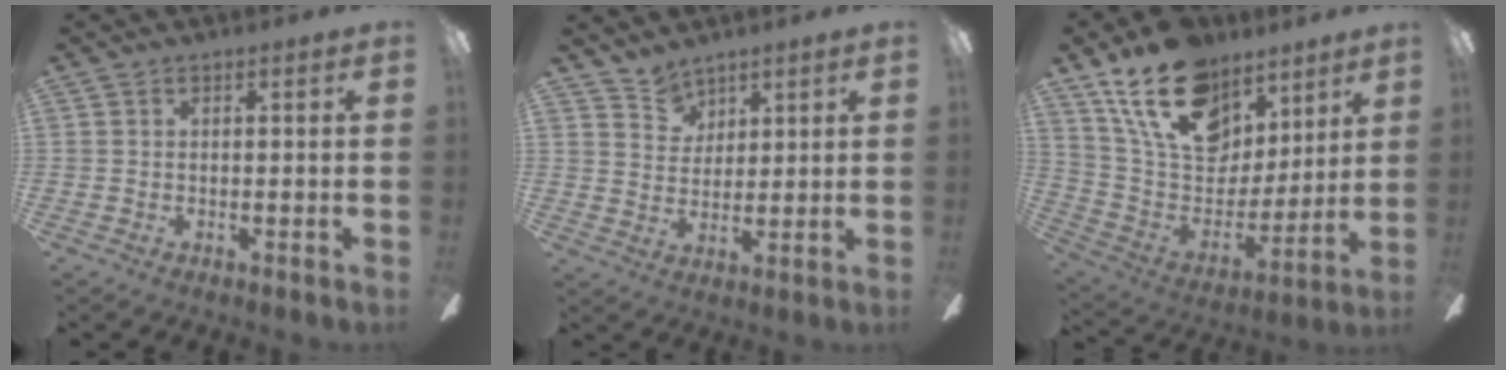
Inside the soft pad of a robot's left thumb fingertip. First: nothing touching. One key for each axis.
{"total": 5.8, "fx": 5.1, "fy": 2.8, "fz": -0.1, "tx": -0.013, "ty": -0.027, "tz": 0.099}
{"total": 22.8, "fx": 13.7, "fy": 13.8, "fz": 12.0, "tx": -0.210, "ty": -0.063, "tz": 0.254}